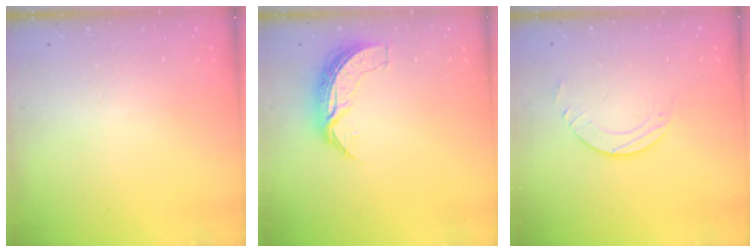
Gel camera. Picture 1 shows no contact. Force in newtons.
{"total": 7.4, "press": 7.4, "slide": 0.5}
{"total": 2.7, "press": 2.7, "slide": 0.2}